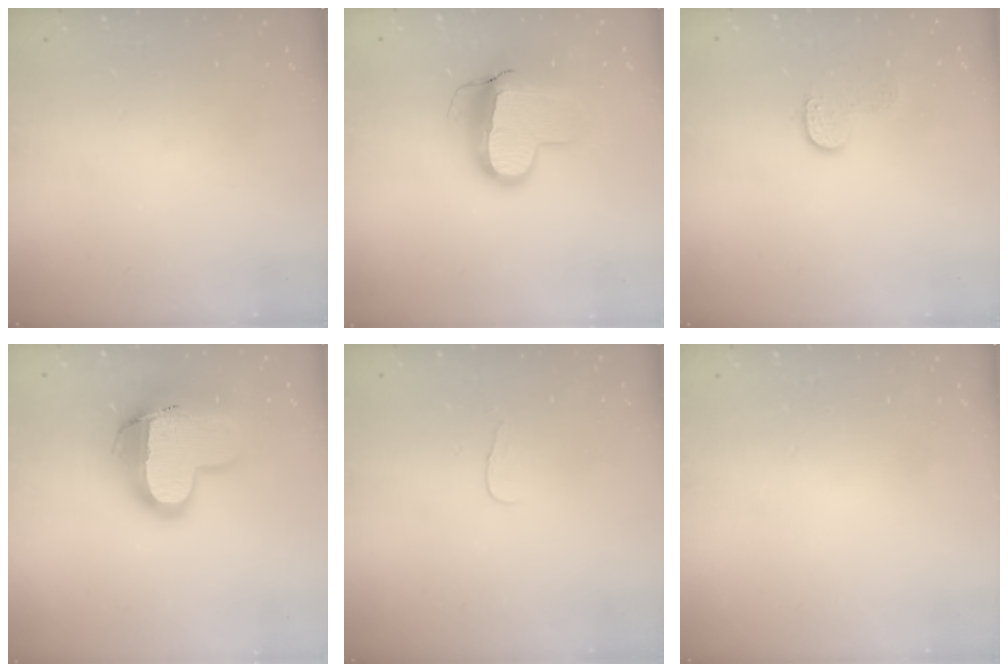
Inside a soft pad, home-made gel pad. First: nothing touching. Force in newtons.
{"total": 13.1, "press": 13.0, "slide": 1.3}
{"total": 6.1, "press": 6.1, "slide": 0.2}
{"total": 15.3, "press": 15.2, "slide": 1.2}
{"total": 2.8, "press": 2.8, "slide": 0.3}
{"total": 0.0}